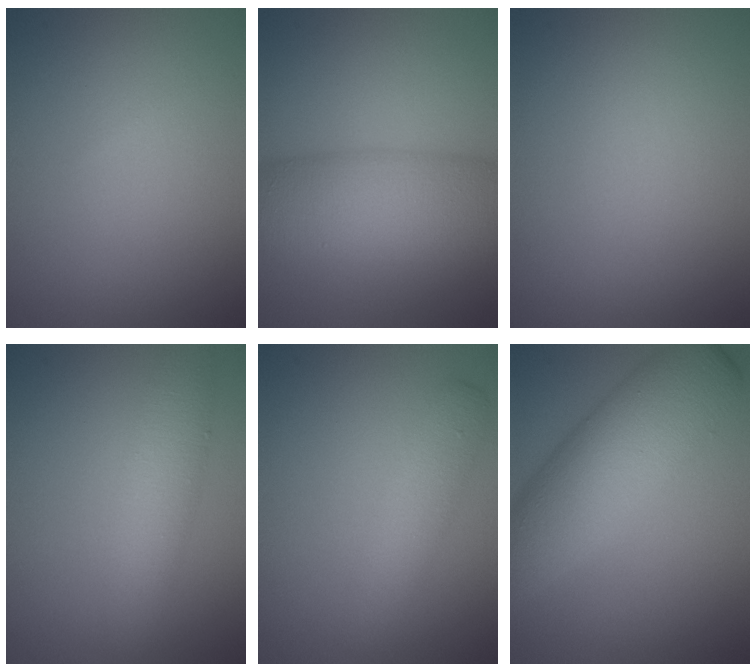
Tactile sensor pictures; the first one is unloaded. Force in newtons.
{"total": 8.2, "press": 8.2, "slide": 0.1}
{"total": 0.0}
{"total": 4.3, "press": 4.3, "slide": 0.1}
{"total": 3.3, "press": 3.3, "slide": 0.1}
{"total": 8.4, "press": 8.4, "slide": 0.1}